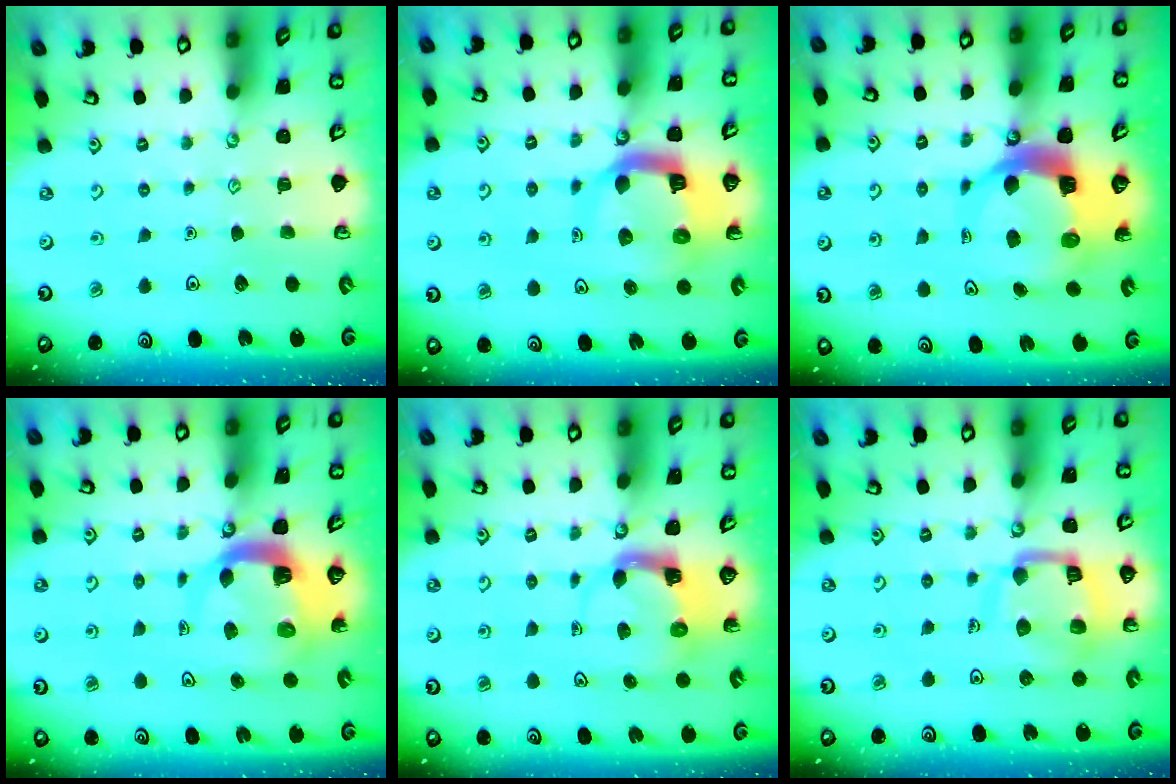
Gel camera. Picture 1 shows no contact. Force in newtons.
{"total": 10.6, "press": 10.5, "slide": 1.3}
{"total": 11.0, "press": 10.8, "slide": 1.6}
{"total": 7.1, "press": 7.0, "slide": 0.7}
{"total": 3.9, "press": 3.8, "slide": 0.6}
{"total": 13.1, "press": 13.0, "slide": 1.5}